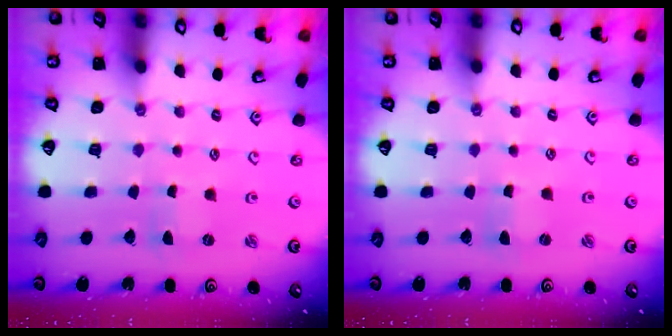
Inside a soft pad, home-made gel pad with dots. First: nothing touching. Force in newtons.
{"total": 0.7, "press": 0.7, "slide": 0.3}